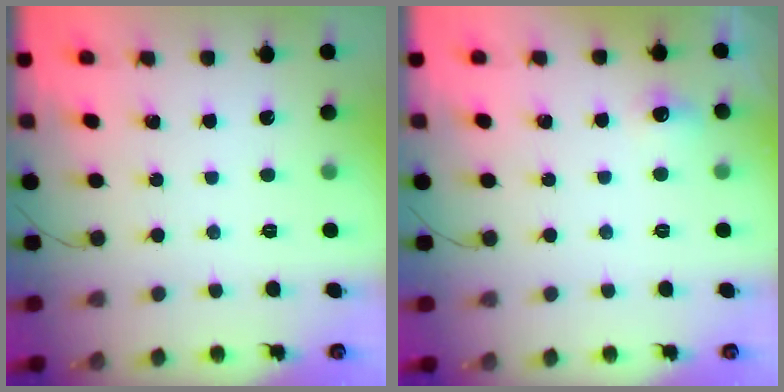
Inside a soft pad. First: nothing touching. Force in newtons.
{"total": 4.6, "press": 4.3, "slide": 1.7}